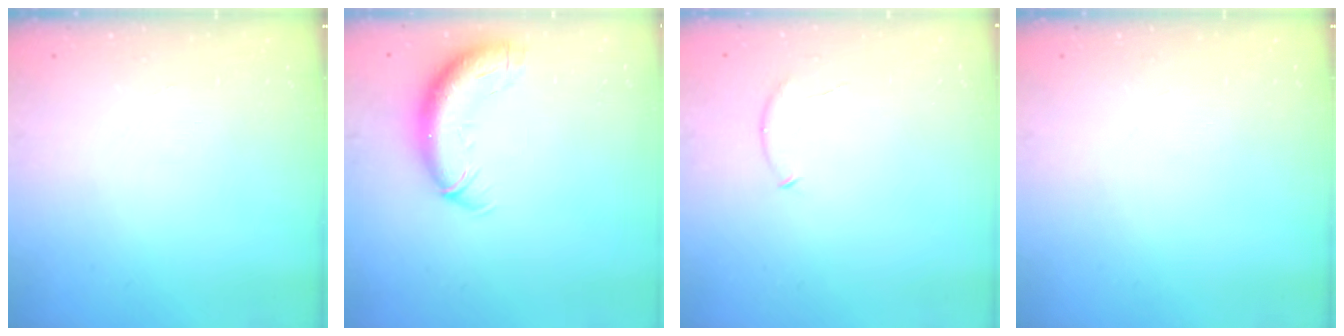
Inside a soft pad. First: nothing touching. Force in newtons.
{"total": 12.1, "press": 11.7, "slide": 3.1}
{"total": 5.8, "press": 5.7, "slide": 1.2}
{"total": 0.0}